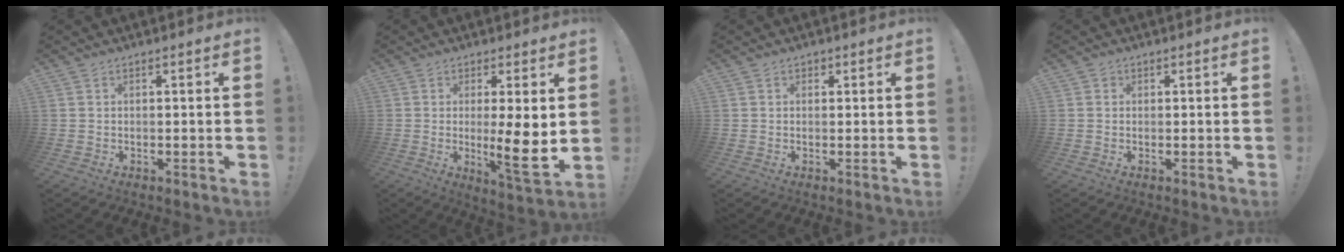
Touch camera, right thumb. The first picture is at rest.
{"total": 11.1, "force": [-0.4, 1.1, 11.1], "torque": [-0.161, -0.021, -0.008]}
{"total": 1.0, "force": [0.5, 0.8, 0.2], "torque": [-0.001, -0.001, 0.009]}
{"total": 0.9, "force": [0.4, 0.8, 0.1], "torque": [0.002, 0.000, 0.007]}